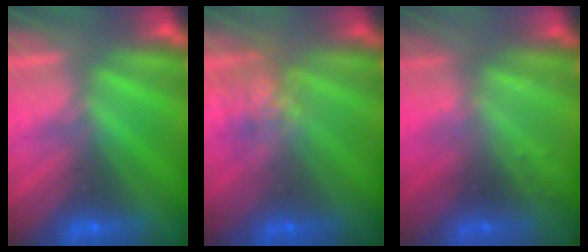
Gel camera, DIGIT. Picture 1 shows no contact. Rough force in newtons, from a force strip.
{"total": 5.0}
{"total": 2.3}